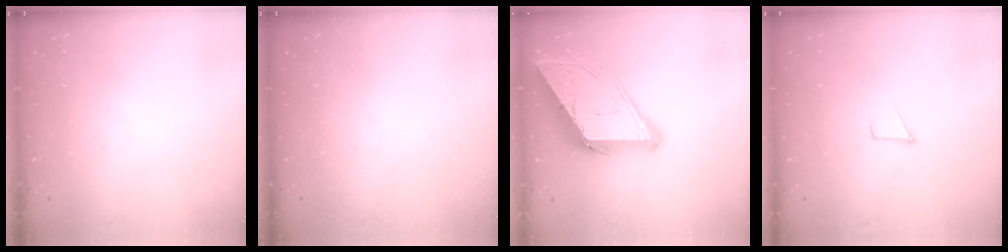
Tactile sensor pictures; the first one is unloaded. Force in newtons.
{"total": 0.0}
{"total": 18.6, "press": 18.5, "slide": 2.0}
{"total": 2.3, "press": 2.3, "slide": 0.2}